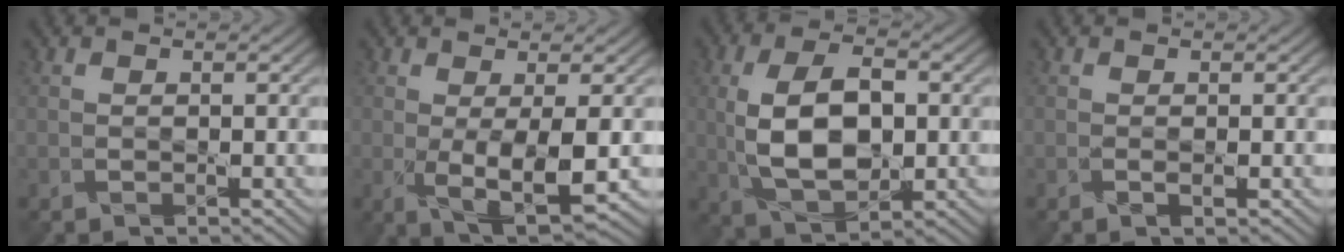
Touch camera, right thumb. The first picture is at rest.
{"total": 5.9, "force": [-0.5, 1.7, 5.6], "torque": [-0.111, -0.010, -0.004]}
{"total": 10.3, "force": [0.3, 5.7, 8.5], "torque": [-0.175, 0.001, 0.004]}
{"total": 0.8, "force": [-0.2, 0.0, 0.7], "torque": [-0.016, -0.001, -0.005]}